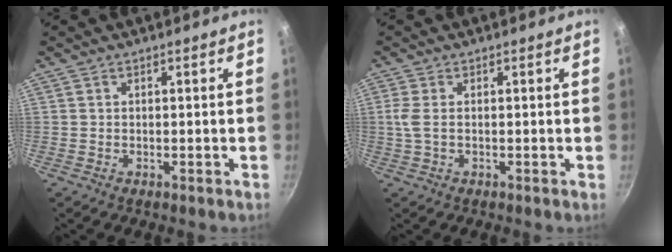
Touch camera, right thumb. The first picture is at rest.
{"total": 2.8, "force": [0.1, 1.1, 2.6], "torque": [-0.066, 0.002, -0.001]}